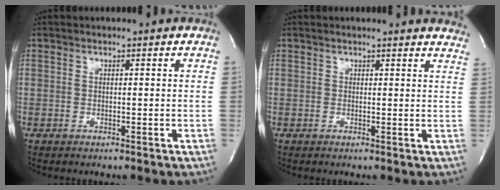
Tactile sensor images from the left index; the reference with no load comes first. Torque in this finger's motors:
{"motor_torque": [0.24, -0.29, 0.02, -0.01]}